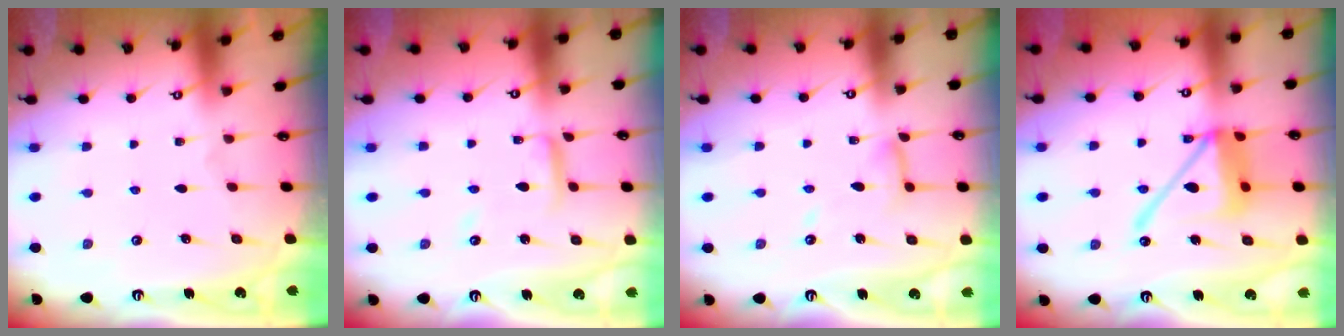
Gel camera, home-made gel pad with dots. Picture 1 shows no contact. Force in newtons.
{"total": 7.3, "press": 7.3, "slide": 0.4}
{"total": 7.5, "press": 7.5, "slide": 0.6}
{"total": 15.7, "press": 15.6, "slide": 1.7}